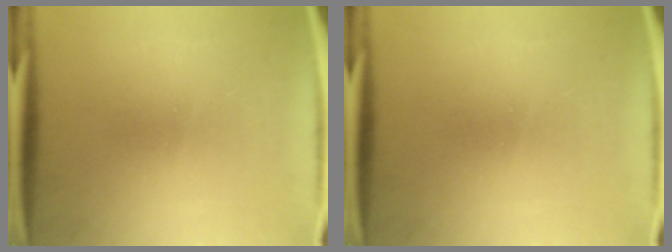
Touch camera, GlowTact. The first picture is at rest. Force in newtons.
{"total": 0.0}